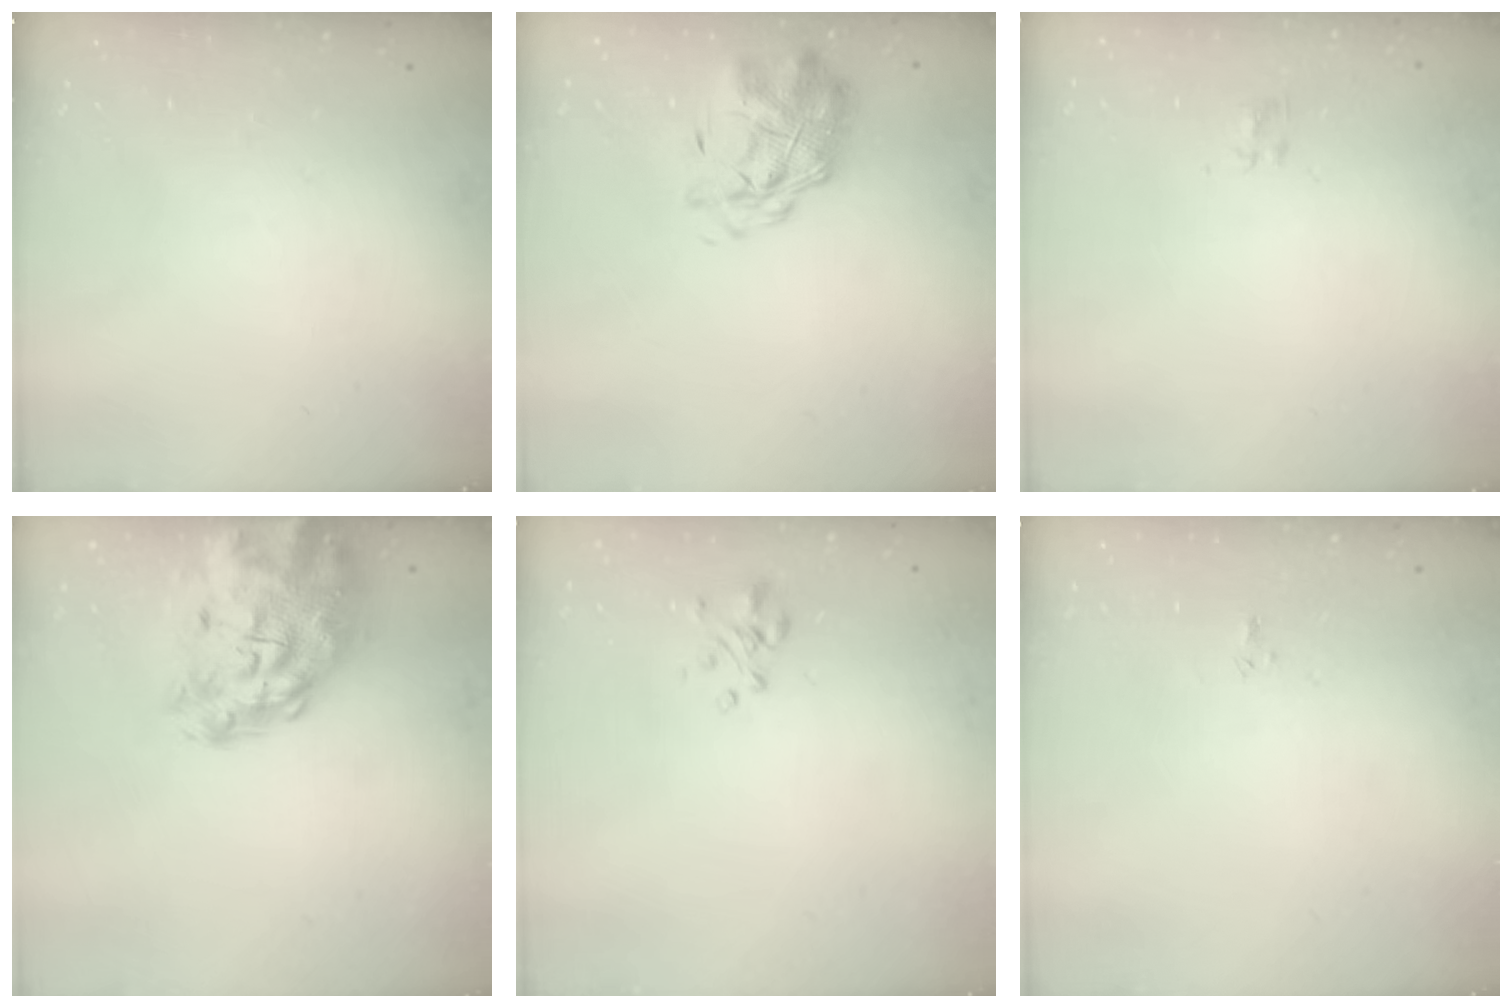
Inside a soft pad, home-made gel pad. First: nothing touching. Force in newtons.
{"total": 1.9, "press": 1.7, "slide": 0.9}
{"total": 1.9, "press": 1.5, "slide": 1.1}
{"total": 15.8, "press": 15.0, "slide": 5.0}
{"total": 1.9, "press": 1.8, "slide": 0.6}
{"total": 2.2, "press": 2.0, "slide": 0.9}